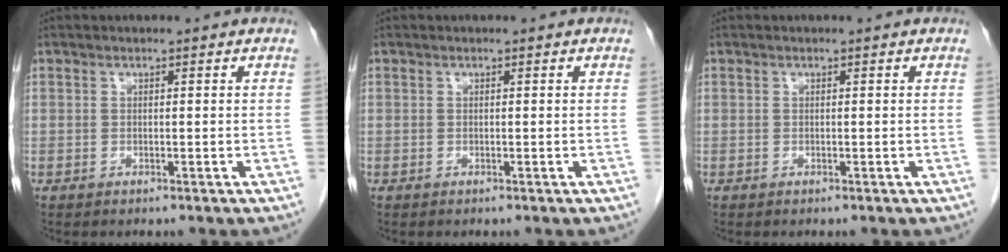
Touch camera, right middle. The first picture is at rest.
{"total": 0.0}
{"total": 0.0}